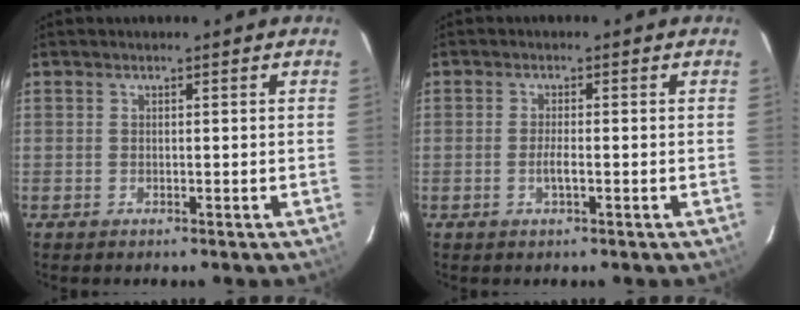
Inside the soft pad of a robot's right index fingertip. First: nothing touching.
{"total": 2.0, "force": [-0.7, 0.2, 1.8], "torque": [-0.036, -0.003, -0.014]}